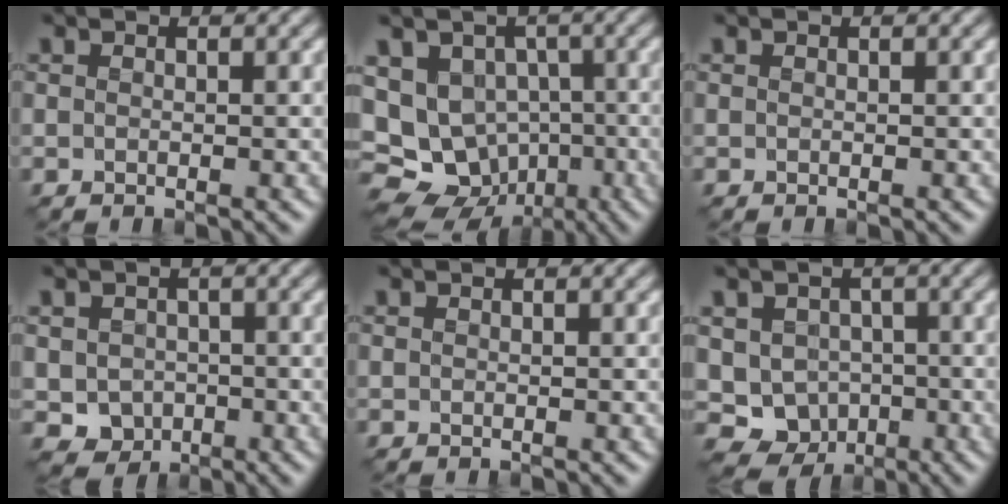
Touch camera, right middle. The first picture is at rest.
{"total": 14.7, "force": [-5.1, 12.4, 6.0], "torque": [-0.130, -0.026, -0.084]}
{"total": 0.0}
{"total": 3.6, "force": [-1.0, 3.1, 1.5], "torque": [-0.033, -0.010, -0.016]}
{"total": 0.0}
{"total": 6.5, "force": [-1.5, 5.6, 2.8], "torque": [-0.033, -0.004, -0.033]}